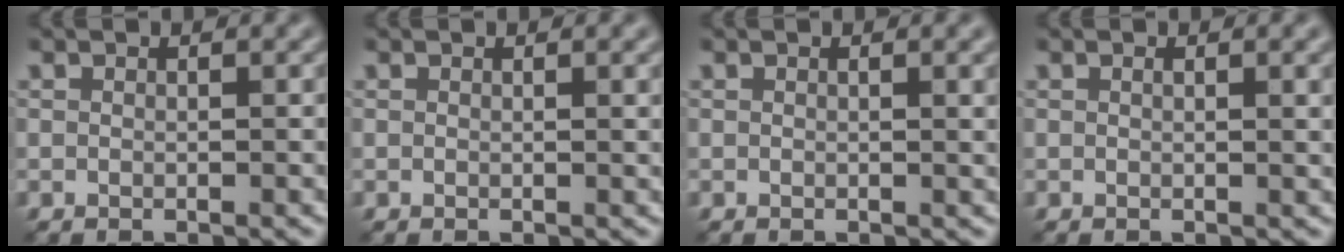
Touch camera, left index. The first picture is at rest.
{"total": 1.6, "force": [0.5, 0.5, 1.4], "torque": [-0.011, 0.005, 0.003]}
{"total": 2.4, "force": [0.6, 0.7, 2.2], "torque": [-0.018, 0.006, 0.004]}
{"total": 2.9, "force": [0.8, 1.0, 2.5], "torque": [-0.022, 0.005, 0.011]}